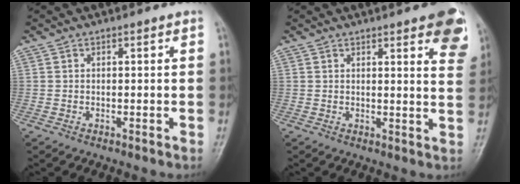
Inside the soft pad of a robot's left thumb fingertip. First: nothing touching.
{"total": 10.3, "force": [5.6, 2.7, 8.2], "torque": [-0.070, -0.020, 0.057]}